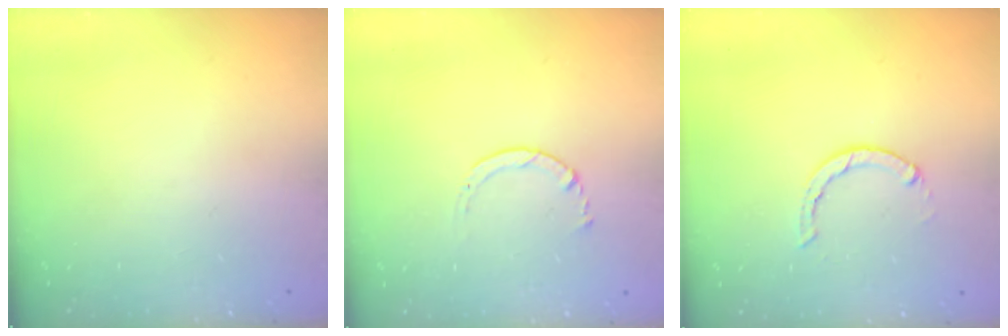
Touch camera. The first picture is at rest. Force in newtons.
{"total": 1.7, "press": 1.6, "slide": 0.2}
{"total": 2.1, "press": 2.1, "slide": 0.3}